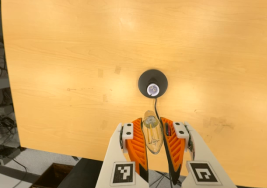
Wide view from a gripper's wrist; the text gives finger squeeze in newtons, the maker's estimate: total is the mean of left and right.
{"total": 22.3, "left": 25.1, "right": 19.4}